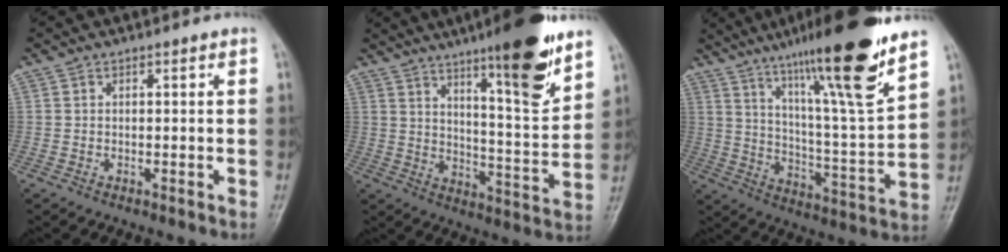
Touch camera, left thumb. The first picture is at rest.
{"total": 17.1, "force": [11.1, 2.6, 12.7], "torque": [-0.169, -0.070, 0.175]}
{"total": 22.8, "force": [15.3, 2.0, 16.8], "torque": [-0.249, -0.065, 0.252]}